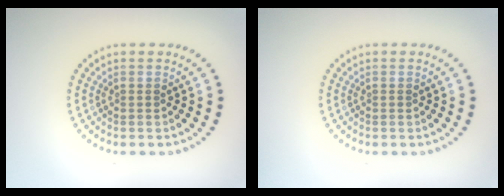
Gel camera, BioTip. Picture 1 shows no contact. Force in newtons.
{"total": 0.0}